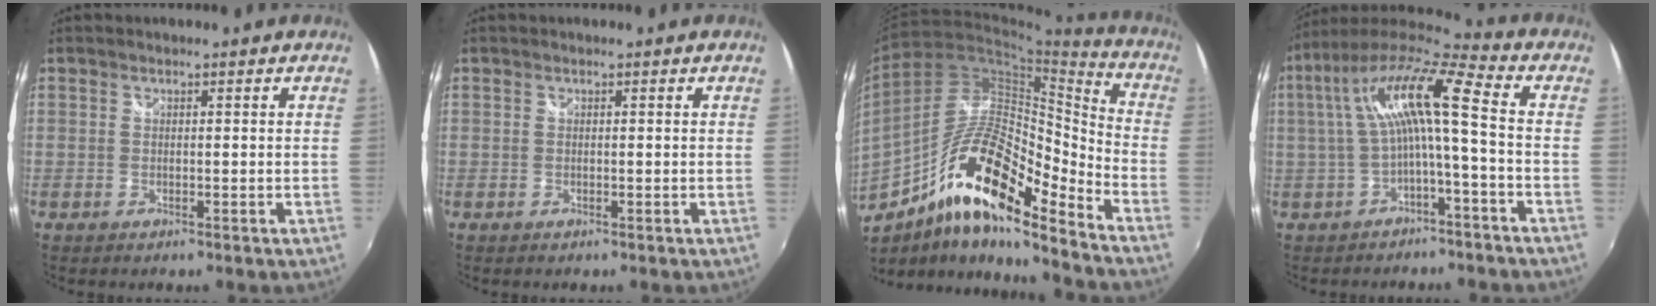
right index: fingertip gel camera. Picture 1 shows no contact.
{"total": 0.0}
{"total": 19.0, "force": [-11.0, 5.0, 14.7], "torque": [-0.263, 0.007, -0.212]}
{"total": 12.5, "force": [-0.3, 1.4, 12.4], "torque": [-0.240, 0.021, -0.006]}